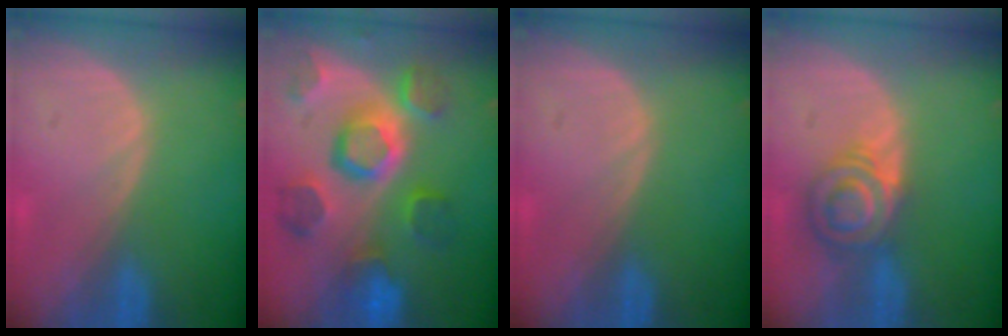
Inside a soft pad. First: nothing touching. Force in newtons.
{"total": 11.4, "press": 10.1, "slide": 5.4}
{"total": 0.0}
{"total": 5.9, "press": 5.9, "slide": 0.8}